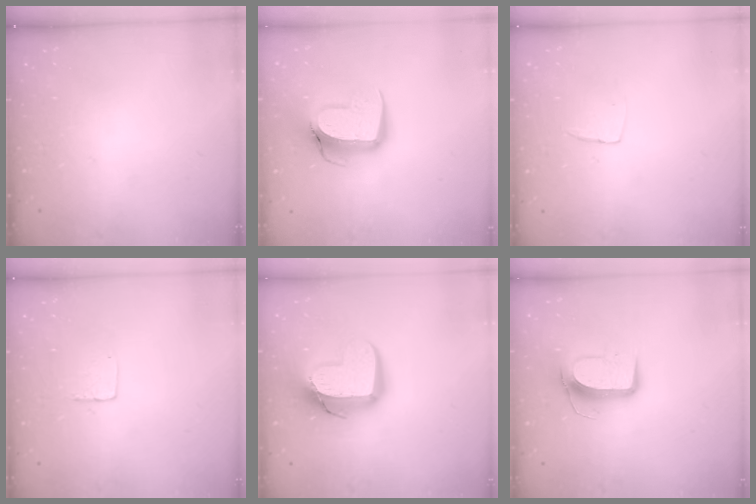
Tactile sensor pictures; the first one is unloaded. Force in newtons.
{"total": 12.9, "press": 12.9, "slide": 1.2}
{"total": 3.7, "press": 3.7, "slide": 0.2}
{"total": 3.9, "press": 3.9, "slide": 0.3}
{"total": 15.1, "press": 15.0, "slide": 1.4}
{"total": 10.2, "press": 10.2, "slide": 0.4}